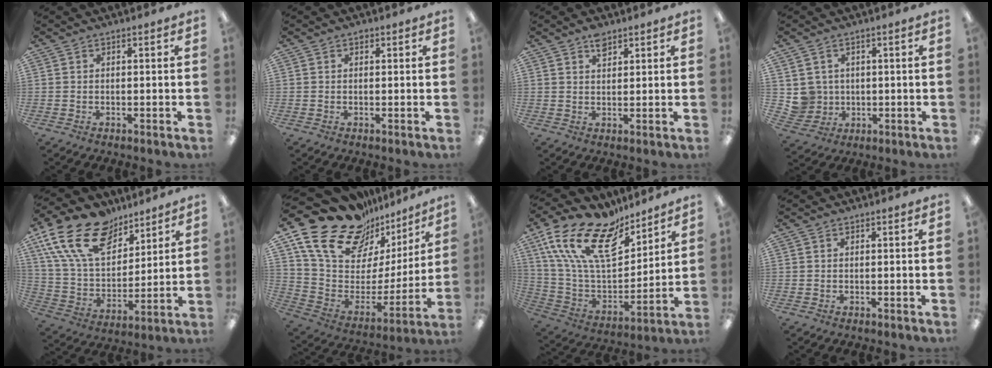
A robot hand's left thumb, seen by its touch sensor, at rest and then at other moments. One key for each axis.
{"total": 0.7, "fx": 0.5, "fy": 0.4, "fz": 0.3, "tx": 0.001, "ty": 0.000, "tz": 0.007}
{"total": 3.5, "fx": 2.4, "fy": 1.7, "fz": 1.8, "tx": -0.024, "ty": -0.007, "tz": 0.042}
{"total": 5.2, "fx": 1.4, "fy": 5.0, "fz": 0.2, "tx": -0.016, "ty": 0.003, "tz": 0.033}
{"total": 20.8, "fx": 12.5, "fy": 12.1, "fz": 11.4, "tx": -0.239, "ty": -0.057, "tz": 0.231}
{"total": 22.8, "fx": 16.8, "fy": 12.4, "fz": 9.3, "tx": -0.165, "ty": -0.118, "tz": 0.313}
{"total": 21.8, "fx": 13.4, "fy": 10.5, "fz": 13.6, "tx": -0.285, "ty": -0.076, "tz": 0.239}
{"total": 0.0}